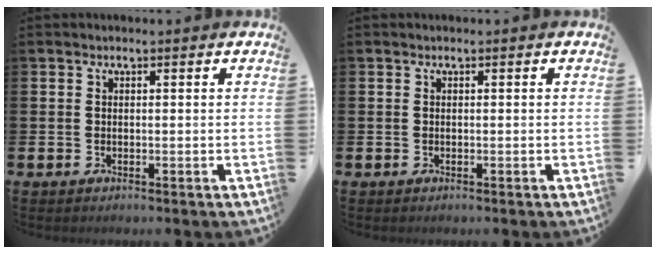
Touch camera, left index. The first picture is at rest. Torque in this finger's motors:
{"motor_torque": [1.03, -1.10, 0.36, 0.05]}